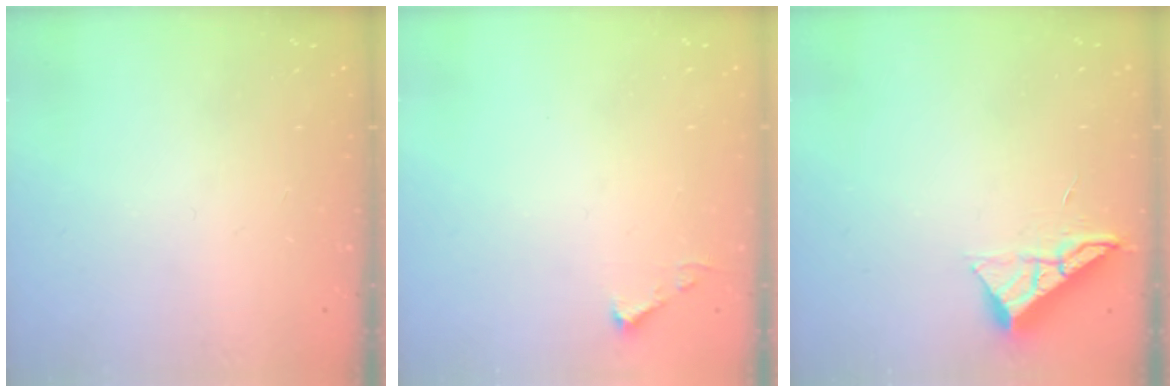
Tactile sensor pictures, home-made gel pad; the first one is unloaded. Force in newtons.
{"total": 3.5, "press": 3.5, "slide": 0.4}
{"total": 7.1, "press": 7.1, "slide": 0.4}